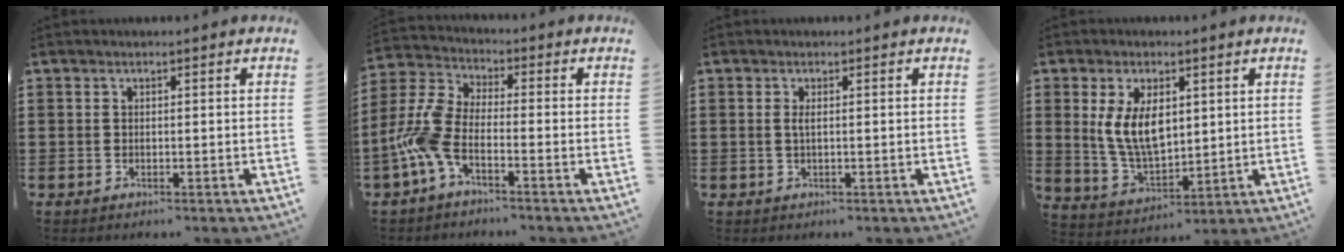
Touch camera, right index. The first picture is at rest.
{"total": 8.0, "force": [-3.6, 3.5, 6.2], "torque": [-0.178, -0.017, -0.079]}
{"total": 1.0, "force": [0.1, 0.1, 1.0], "torque": [-0.020, 0.000, 0.003]}
{"total": 8.3, "force": [2.1, 4.5, 6.7], "torque": [-0.149, 0.007, 0.038]}